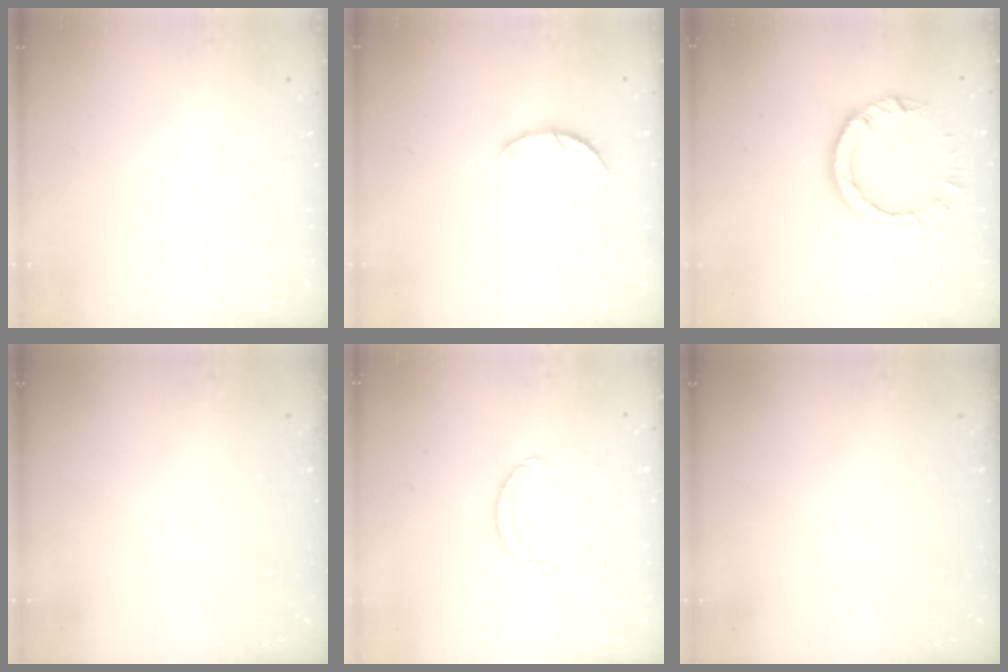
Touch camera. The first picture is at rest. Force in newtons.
{"total": 3.0, "press": 3.0, "slide": 0.4}
{"total": 7.6, "press": 7.6, "slide": 0.8}
{"total": 0.0}
{"total": 1.1, "press": 1.1, "slide": 0.1}
{"total": 0.0}